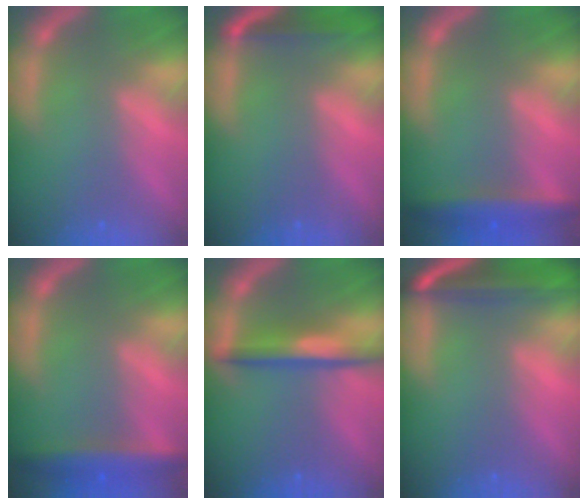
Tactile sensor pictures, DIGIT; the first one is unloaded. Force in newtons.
{"total": 3.5}
{"total": 5.0}
{"total": 5.0}
{"total": 4.5}
{"total": 7.5}